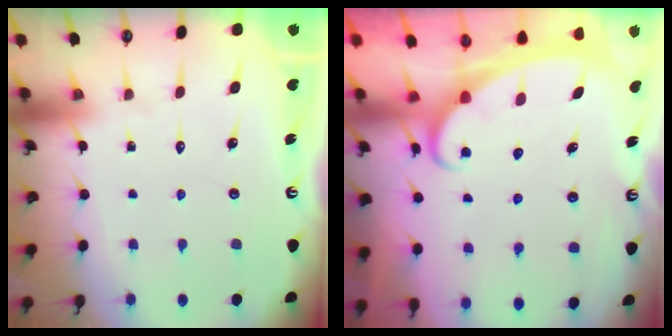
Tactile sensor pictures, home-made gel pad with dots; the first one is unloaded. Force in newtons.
{"total": 2.3, "press": 2.3, "slide": 0.3}